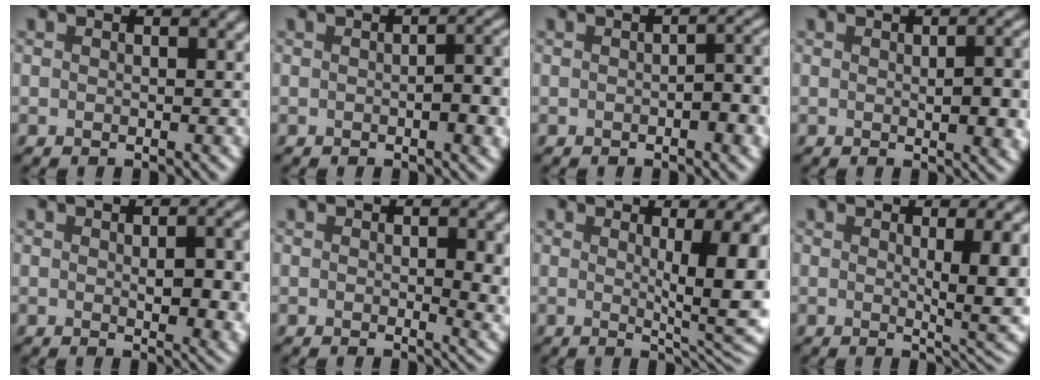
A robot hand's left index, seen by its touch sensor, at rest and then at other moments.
{"total": 4.2, "force": [-0.4, 1.3, 3.9], "torque": [-0.047, 0.000, -0.001]}
{"total": 3.5, "force": [-0.6, 1.1, 3.3], "torque": [-0.041, 0.003, -0.005]}
{"total": 5.0, "force": [0.0, 1.6, 4.8], "torque": [-0.057, -0.005, 0.007]}
{"total": 6.0, "force": [0.0, 2.1, 5.6], "torque": [-0.066, -0.009, 0.010]}
{"total": 3.3, "force": [0.1, 1.0, 3.1], "torque": [-0.041, -0.008, 0.002]}
{"total": 8.4, "force": [1.0, 2.1, 8.0], "torque": [-0.098, -0.009, 0.018]}
{"total": 6.6, "force": [0.6, 1.5, 6.4], "torque": [-0.076, -0.010, 0.013]}